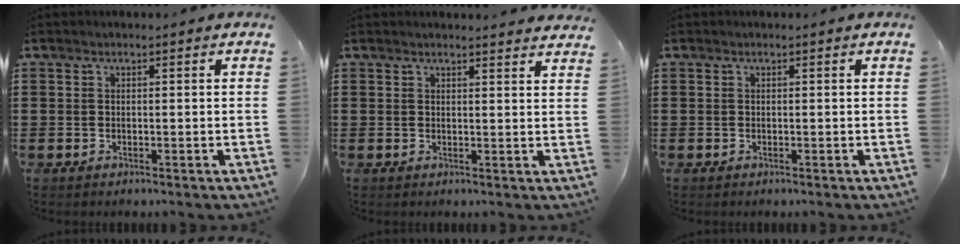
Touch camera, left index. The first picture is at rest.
{"total": 1.9, "force": [1.9, 0.0, 0.2], "torque": [-0.002, -0.006, 0.035]}
{"total": 0.0}